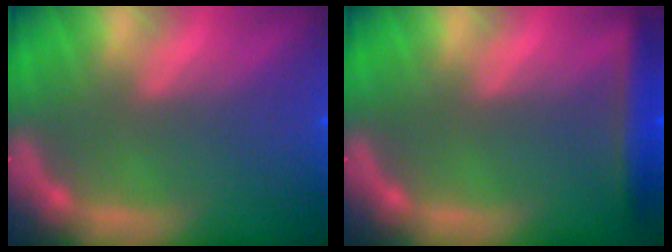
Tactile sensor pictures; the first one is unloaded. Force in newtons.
{"total": 2.9}